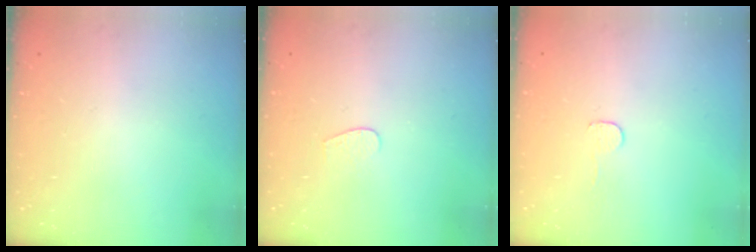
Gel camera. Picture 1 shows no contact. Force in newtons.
{"total": 3.5, "press": 3.5, "slide": 0.3}
{"total": 2.7, "press": 2.7, "slide": 0.2}